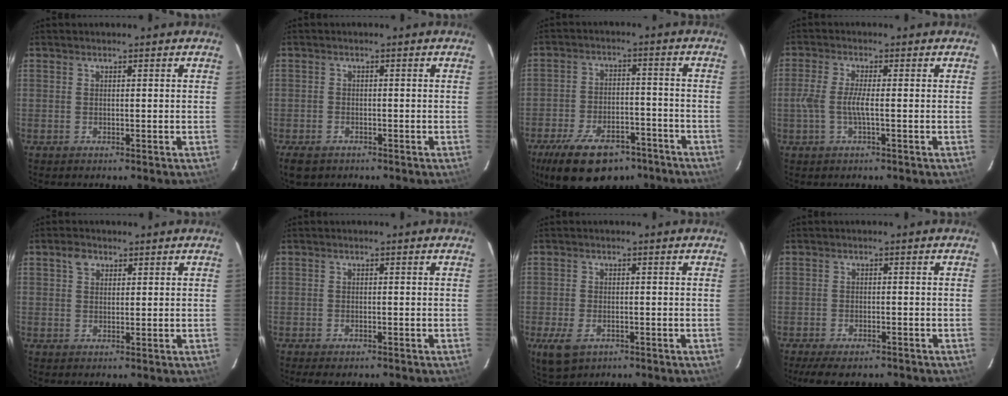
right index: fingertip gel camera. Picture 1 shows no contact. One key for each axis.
{"total": 4.8, "fx": -3.2, "fy": 3.0, "fz": 2.0, "tx": -0.057, "ty": -0.008, "tz": -0.053}
{"total": 18.4, "fx": -12.8, "fy": 9.1, "fz": 9.7, "tx": -0.203, "ty": -0.008, "tz": -0.190}
{"total": 4.5, "fx": -1.0, "fy": 0.5, "fz": 4.3, "tx": -0.093, "ty": -0.001, "tz": -0.021}
{"total": 2.5, "fx": 1.2, "fy": 1.9, "fz": 1.1, "tx": -0.018, "ty": 0.009, "tz": 0.021}
{"total": 2.7, "fx": -2.1, "fy": 1.0, "fz": 1.3, "tx": -0.032, "ty": -0.009, "tz": -0.038}
{"total": 6.2, "fx": -3.1, "fy": 3.8, "fz": 3.8, "tx": -0.091, "ty": -0.017, "tz": -0.052}
{"total": 7.4, "fx": -5.9, "fy": 2.5, "fz": 3.7, "tx": -0.090, "ty": -0.022, "tz": -0.092}